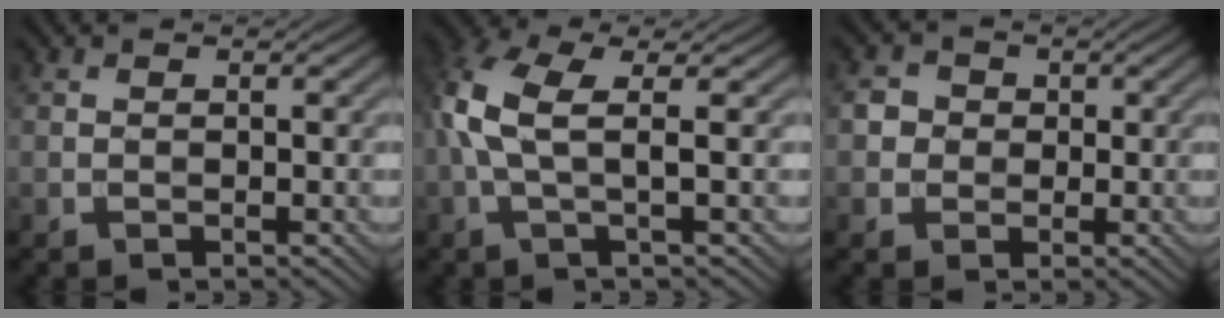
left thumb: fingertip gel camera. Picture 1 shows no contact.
{"total": 6.0, "force": [0.6, 1.7, 5.7], "torque": [-0.133, 0.016, 0.004]}
{"total": 3.3, "force": [0.5, 3.1, 0.9], "torque": [-0.016, 0.001, -0.003]}